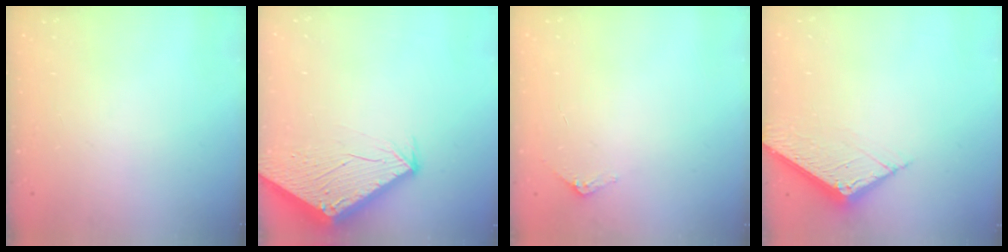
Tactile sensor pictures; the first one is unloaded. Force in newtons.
{"total": 2.5, "press": 2.5, "slide": 0.1}
{"total": 3.2, "press": 3.2, "slide": 0.2}
{"total": 7.9, "press": 7.9, "slide": 0.4}